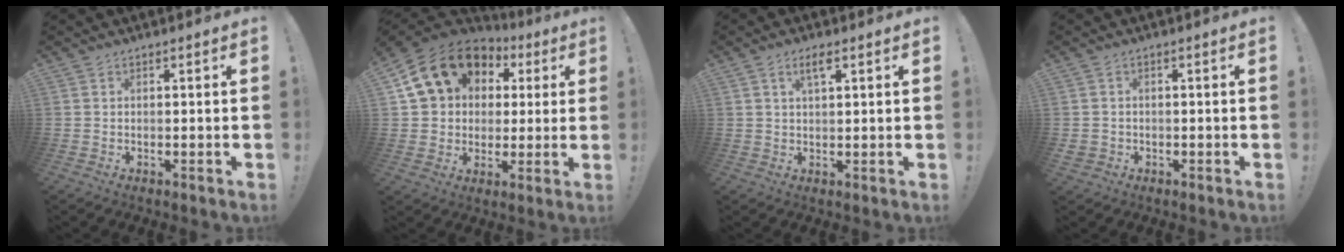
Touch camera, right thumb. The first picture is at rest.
{"total": 17.3, "force": [7.0, 13.6, 8.0], "torque": [-0.128, -0.023, 0.146]}
{"total": 3.9, "force": [1.9, 1.4, 3.1], "torque": [-0.042, -0.005, 0.028]}
{"total": 1.7, "force": [-0.4, 1.5, 0.7], "torque": [-0.010, 0.003, -0.006]}